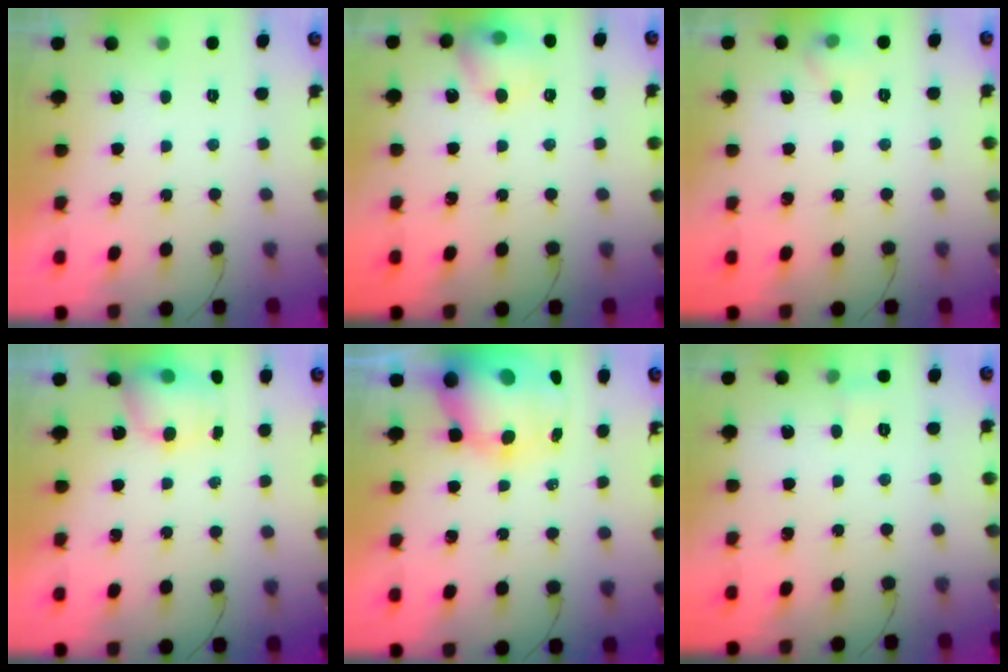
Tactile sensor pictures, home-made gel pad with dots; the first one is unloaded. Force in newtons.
{"total": 10.0, "press": 9.9, "slide": 1.4}
{"total": 5.1, "press": 4.6, "slide": 2.3}
{"total": 6.3, "press": 6.2, "slide": 0.7}
{"total": 12.4, "press": 12.0, "slide": 3.2}
{"total": 4.8, "press": 4.5, "slide": 1.6}